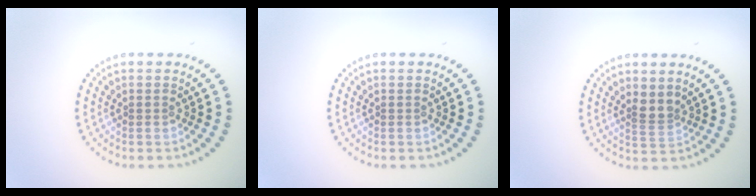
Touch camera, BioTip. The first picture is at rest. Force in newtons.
{"total": 0.0}
{"total": 1.9, "press": 1.5, "slide": 1.2}